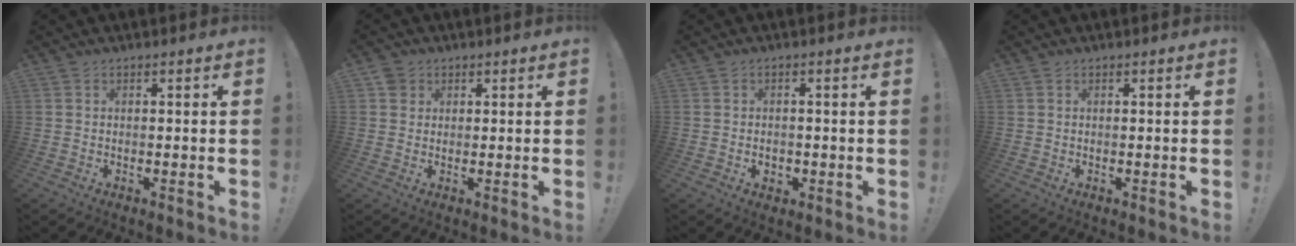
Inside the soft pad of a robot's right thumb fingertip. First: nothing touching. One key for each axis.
{"total": 3.1, "fx": 1.6, "fy": 2.6, "fz": 0.7, "tx": -0.006, "ty": -0.003, "tz": 0.029}
{"total": 1.8, "fx": 0.0, "fy": 1.6, "fz": 0.9, "tx": -0.001, "ty": -0.008, "tz": -0.004}
{"total": 0.0}